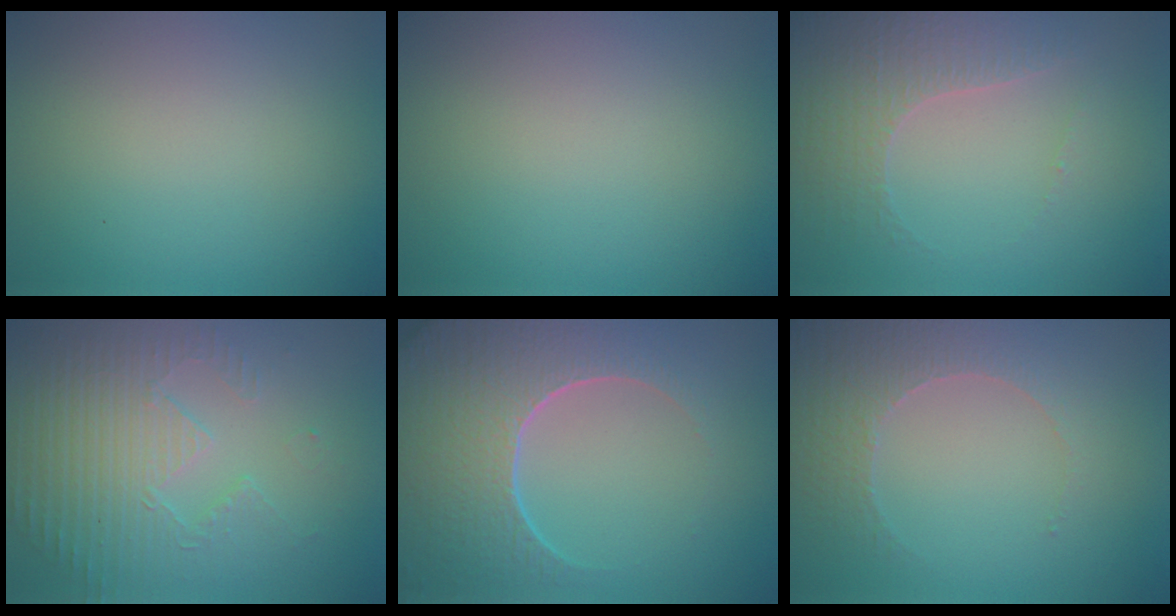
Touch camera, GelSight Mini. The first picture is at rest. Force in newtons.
{"total": 0.0}
{"total": 3.3, "press": 3.3, "slide": 0.6}
{"total": 4.2, "press": 3.6, "slide": 2.1}
{"total": 8.8, "press": 6.3, "slide": 6.2}
{"total": 3.9, "press": 3.8, "slide": 1.0}